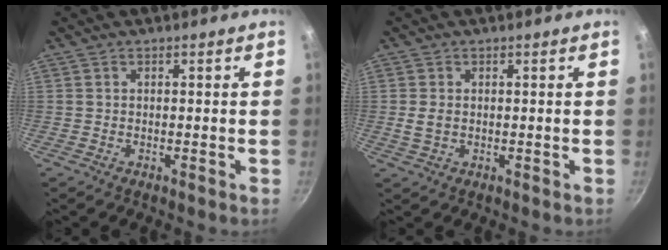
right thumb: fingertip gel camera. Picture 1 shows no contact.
{"total": 2.6, "force": [0.0, 1.9, 1.8], "torque": [-0.034, -0.004, 0.003]}